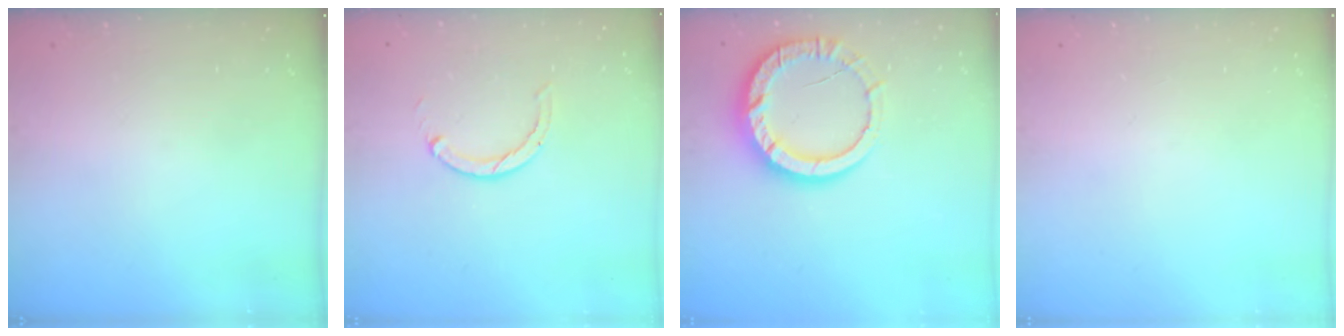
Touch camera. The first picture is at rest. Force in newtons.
{"total": 2.0, "press": 2.0, "slide": 0.3}
{"total": 12.0, "press": 11.9, "slide": 1.0}
{"total": 0.0}